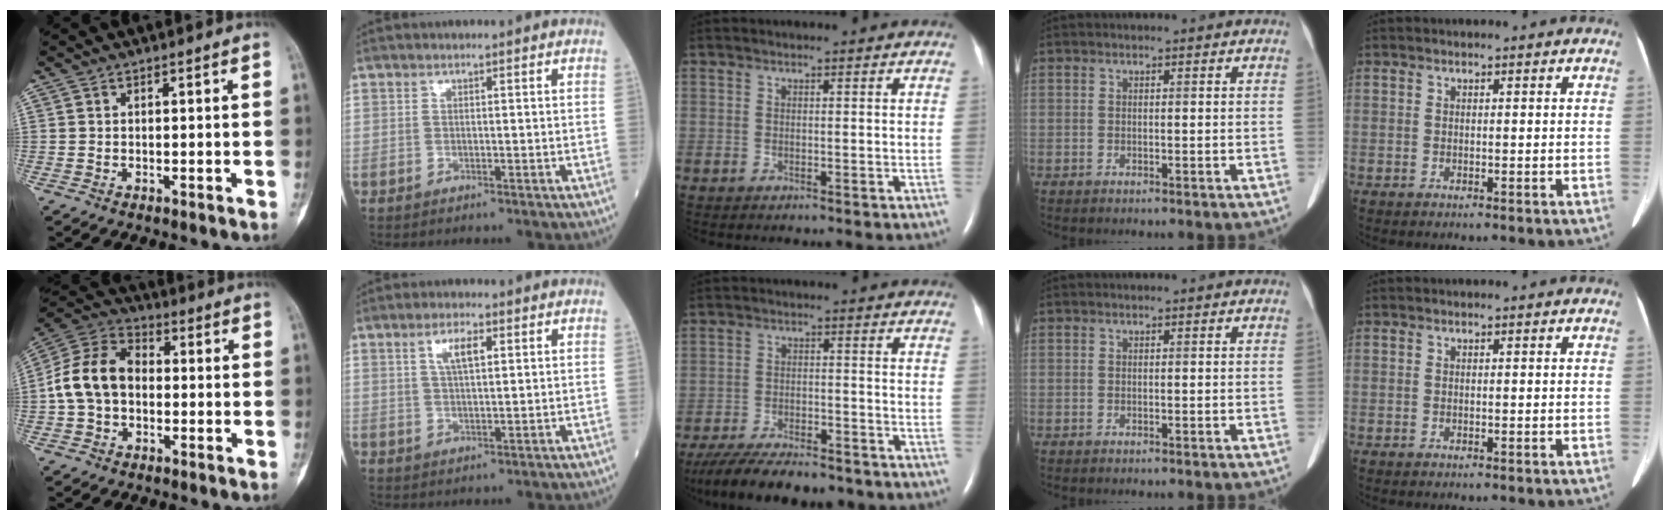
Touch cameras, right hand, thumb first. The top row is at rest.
{"thumb": {"total": 12.3, "force": [-0.8, 9.0, 8.4], "torque": [-0.148, 0.039, -0.027]}, "index": {"total": 4.3, "force": [1.8, 1.1, 3.8], "torque": [-0.073, 0.006, 0.034]}, "middle": {"total": 15.1, "force": [-12.6, 4.2, 7.3], "torque": [-0.148, -0.018, -0.191]}}